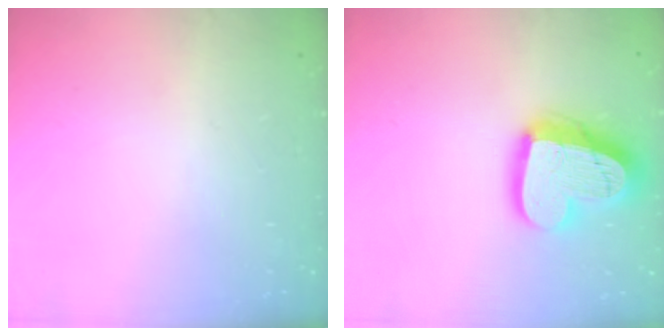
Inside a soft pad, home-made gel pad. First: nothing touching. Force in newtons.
{"total": 21.4, "press": 21.3, "slide": 2.1}